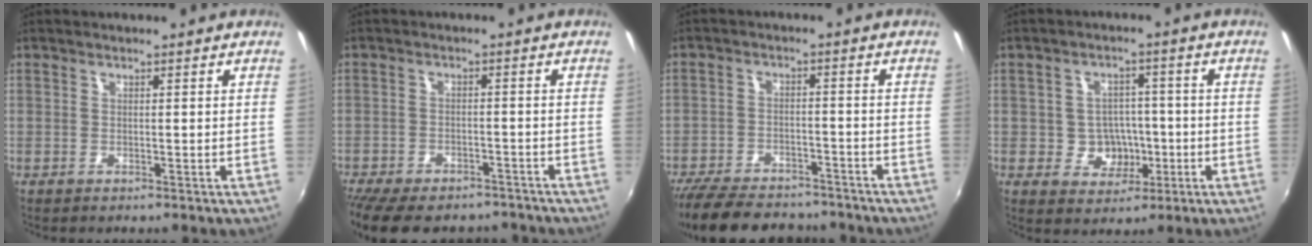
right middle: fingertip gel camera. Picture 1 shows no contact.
{"total": 15.5, "force": [-12.7, 6.0, 6.5], "torque": [-0.149, -0.016, -0.178]}
{"total": 18.0, "force": [-14.8, 7.3, 7.4], "torque": [-0.176, 0.001, -0.218]}
{"total": 6.5, "force": [-1.4, 5.9, 2.4], "torque": [-0.051, 0.016, -0.006]}